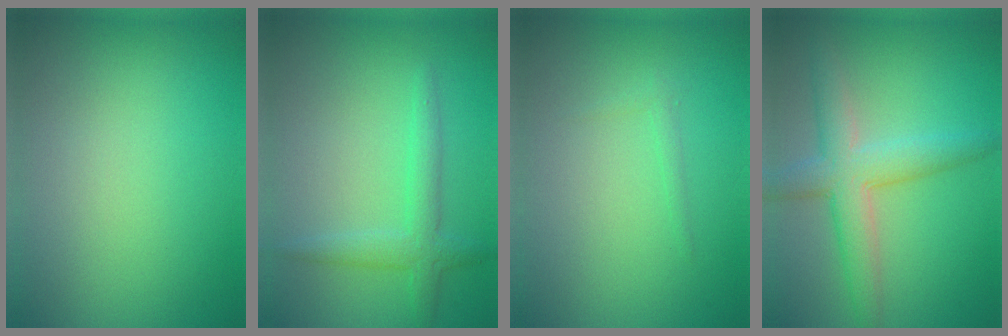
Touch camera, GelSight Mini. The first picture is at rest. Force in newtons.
{"total": 2.6, "press": 2.6, "slide": 0.1}
{"total": 0.7, "press": 0.7, "slide": 0.0}
{"total": 4.8, "press": 4.8, "slide": 0.1}